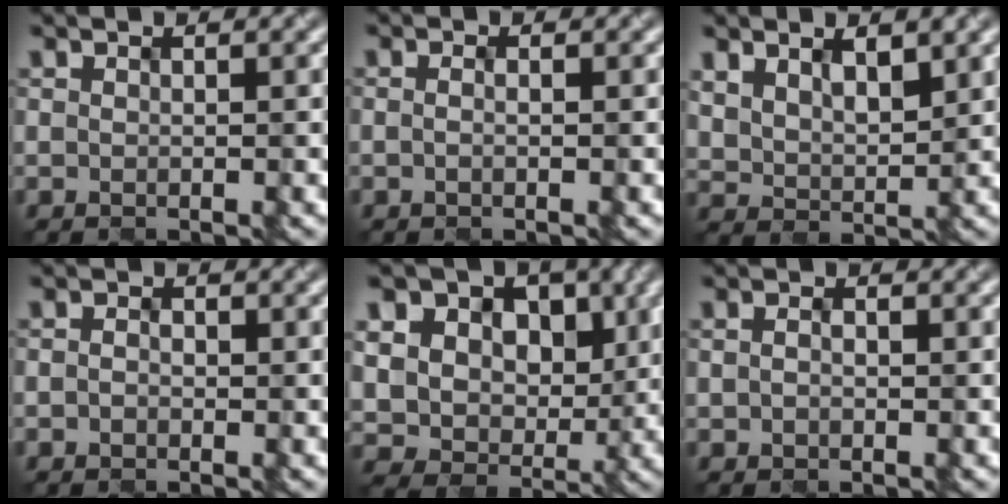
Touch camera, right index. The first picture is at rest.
{"total": 0.7, "force": [-0.1, 0.3, 0.6], "torque": [-0.003, -0.005, -0.005]}
{"total": 3.8, "force": [2.0, 2.2, 2.5], "torque": [-0.054, -0.004, 0.034]}
{"total": 1.9, "force": [-0.1, 1.5, 1.1], "torque": [-0.008, 0.006, -0.013]}
{"total": 12.2, "force": [3.9, 9.7, 6.3], "torque": [-0.120, 0.023, 0.067]}
{"total": 1.7, "force": [0.0, 1.3, 1.1], "torque": [-0.018, 0.001, -0.001]}